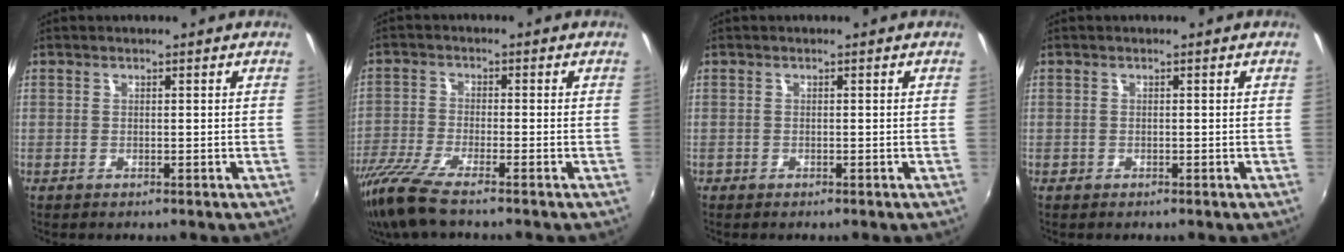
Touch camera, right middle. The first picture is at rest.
{"total": 9.4, "force": [-7.5, 0.8, 5.6], "torque": [-0.135, -0.036, -0.143]}
{"total": 0.6, "force": [-0.4, 0.3, 0.0], "torque": [-0.002, -0.003, -0.010]}
{"total": 0.6, "force": [-0.4, 0.5, 0.0], "torque": [-0.001, -0.003, -0.007]}